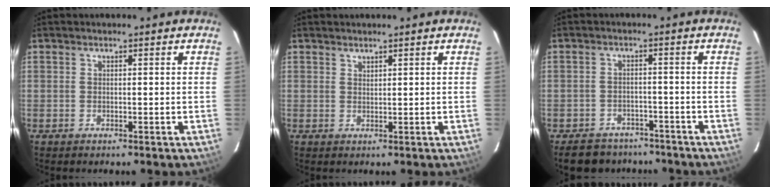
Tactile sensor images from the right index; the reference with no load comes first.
{"total": 0.9, "force": [0.8, 0.1, 0.1], "torque": [-0.003, 0.001, 0.017]}
{"total": 11.8, "force": [-9.7, 5.8, 3.6], "torque": [-0.089, 0.011, -0.126]}